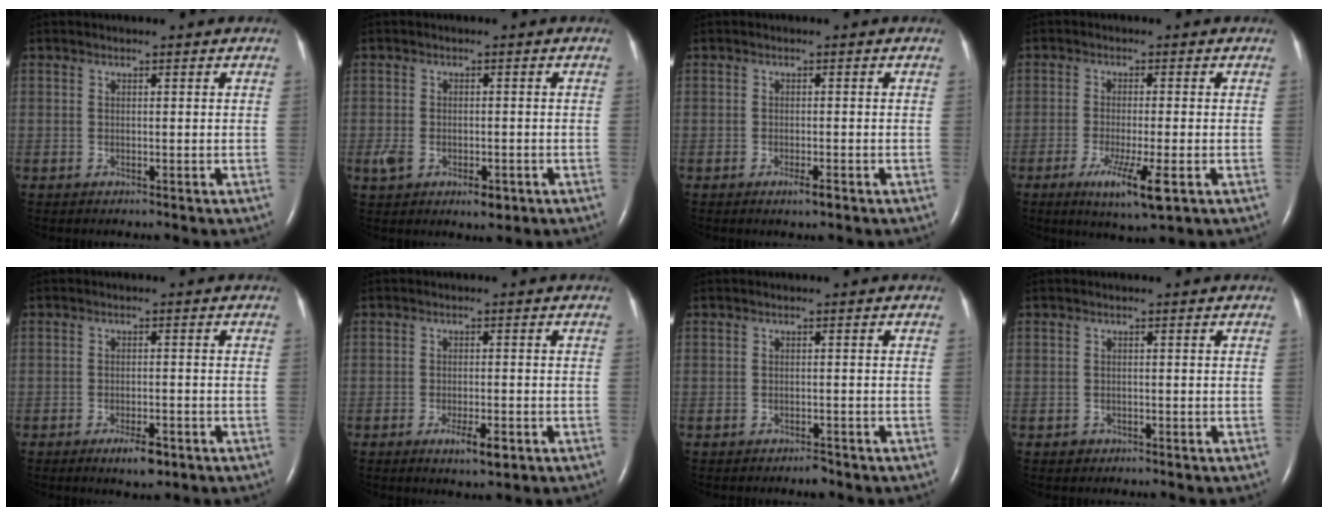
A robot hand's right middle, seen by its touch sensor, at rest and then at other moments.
{"total": 4.9, "force": [-2.0, 2.5, 3.7], "torque": [-0.070, -0.003, -0.022]}
{"total": 1.8, "force": [-1.1, 0.2, 1.4], "torque": [-0.026, -0.003, -0.016]}
{"total": 7.4, "force": [-3.3, 0.6, 6.6], "torque": [-0.120, -0.021, -0.051]}
{"total": 4.1, "force": [-2.5, 1.1, 3.0], "torque": [-0.054, -0.003, -0.035]}
{"total": 4.1, "force": [-2.0, 0.9, 3.4], "torque": [-0.060, -0.005, -0.029]}
{"total": 1.3, "force": [-1.1, 0.3, 0.6], "torque": [-0.012, -0.001, -0.013]}
{"total": 0.8, "force": [-0.5, 0.6, 0.0], "torque": [-0.004, 0.002, -0.009]}